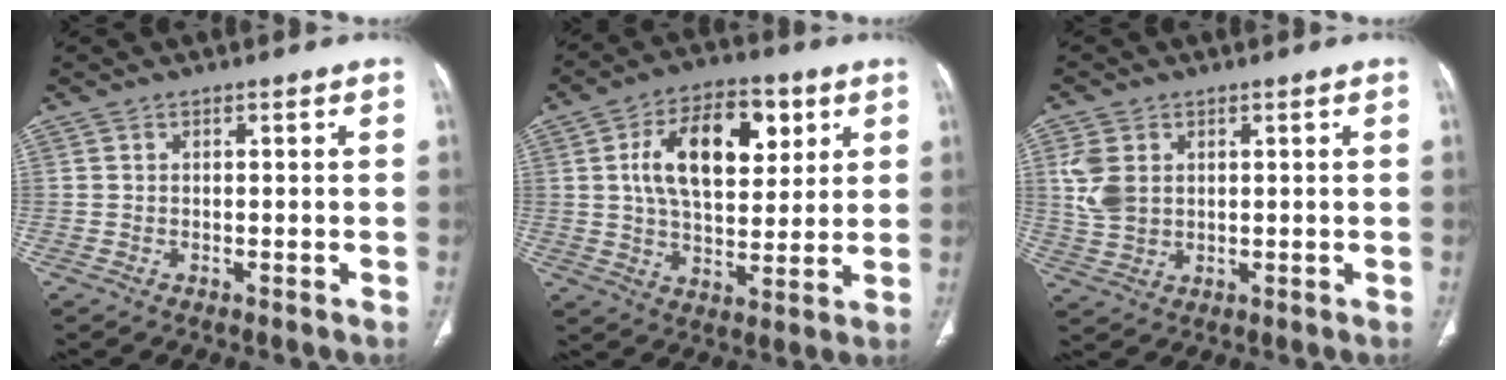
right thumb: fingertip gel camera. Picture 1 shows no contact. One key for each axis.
{"total": 16.7, "fx": 5.0, "fy": 9.4, "fz": 12.9, "tx": -0.181, "ty": -0.005, "tz": 0.082}
{"total": 6.6, "fx": 1.7, "fy": 4.8, "fz": 4.2, "tx": -0.082, "ty": -0.004, "tz": 0.043}